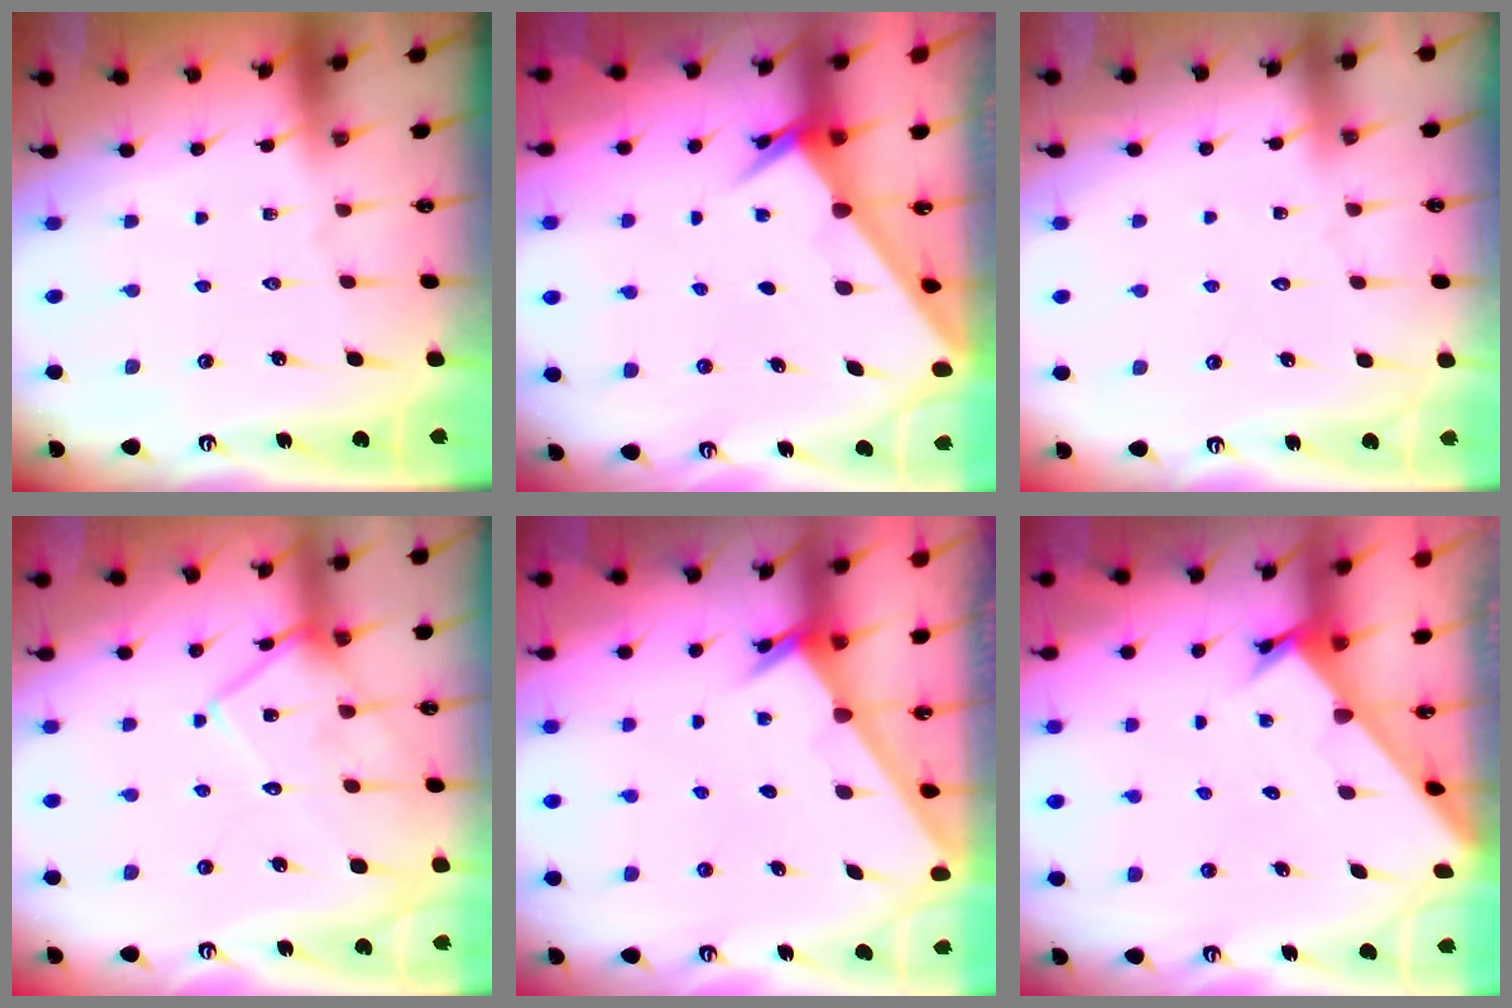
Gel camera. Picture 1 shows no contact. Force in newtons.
{"total": 2.4, "press": 2.4, "slide": 0.3}
{"total": 3.4, "press": 3.4, "slide": 0.4}
{"total": 14.8, "press": 14.7, "slide": 1.2}
{"total": 2.6, "press": 2.6, "slide": 0.2}
{"total": 2.4, "press": 2.4, "slide": 0.2}